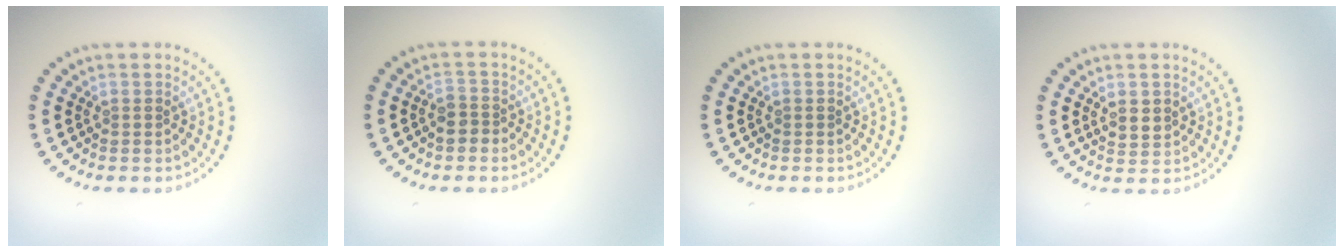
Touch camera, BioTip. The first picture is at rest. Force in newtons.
{"total": 1.7, "press": 1.6, "slide": 0.7}
{"total": 0.0}
{"total": 1.7, "press": 1.5, "slide": 0.8}